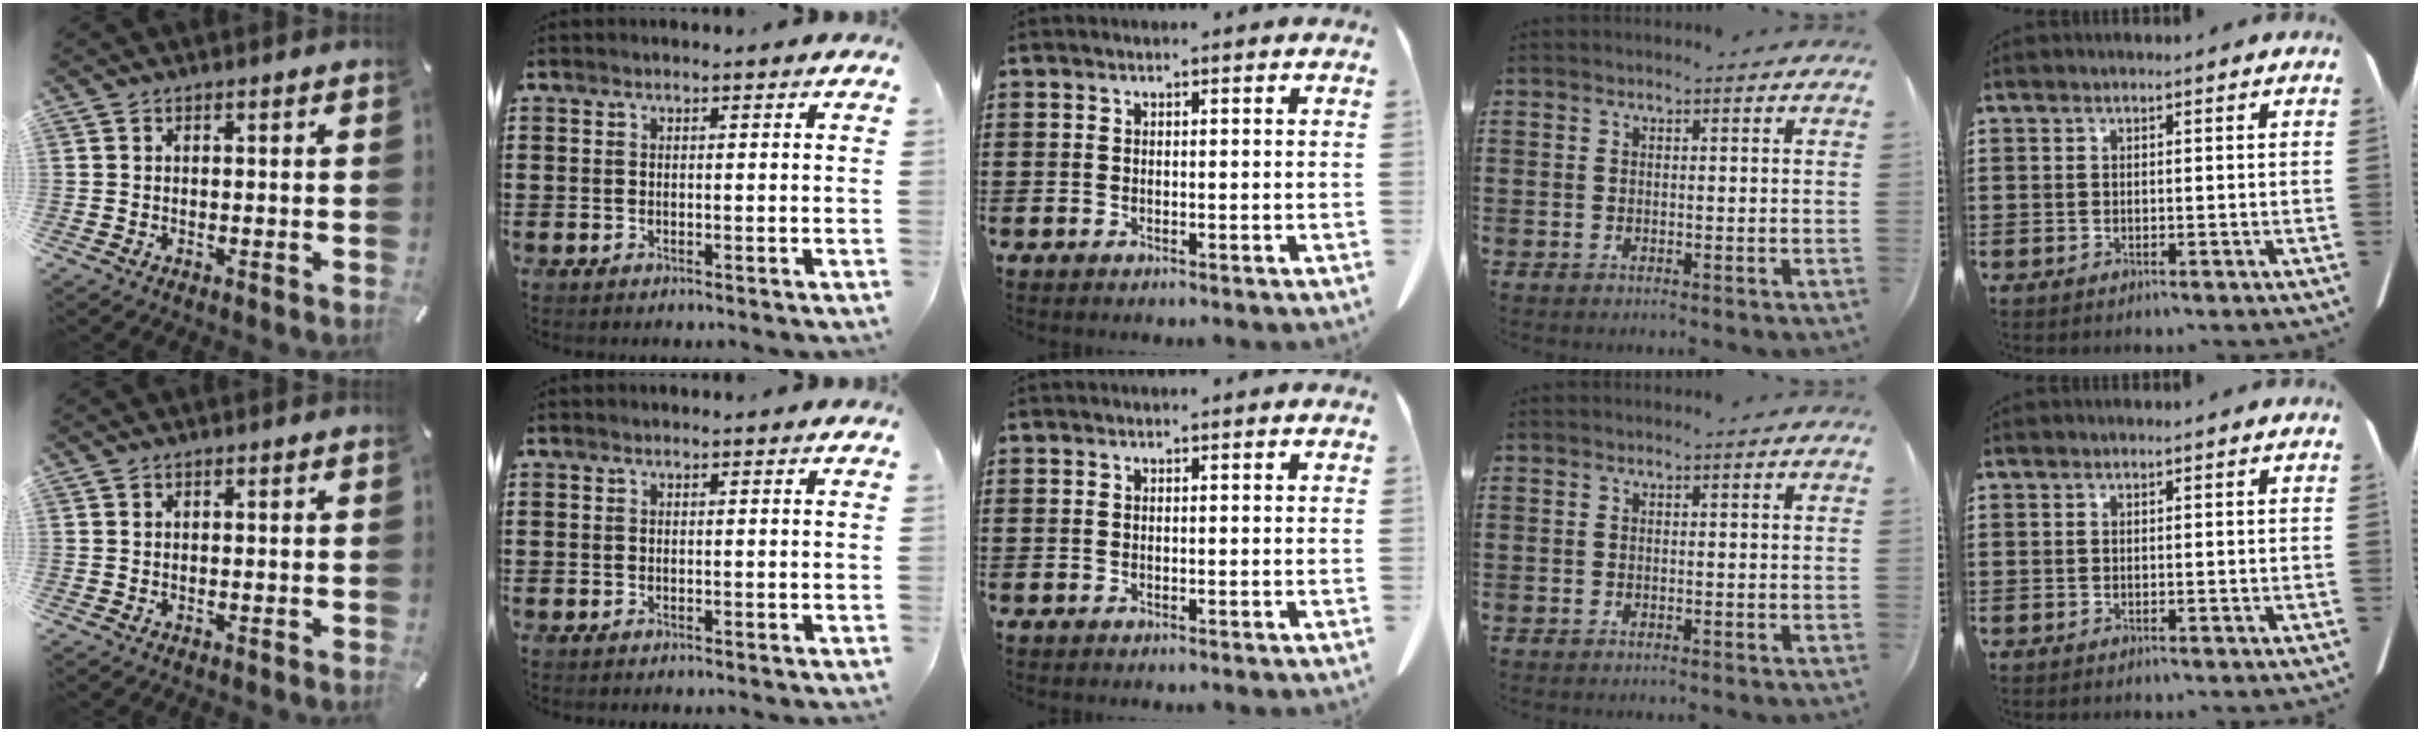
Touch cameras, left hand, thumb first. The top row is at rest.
{}